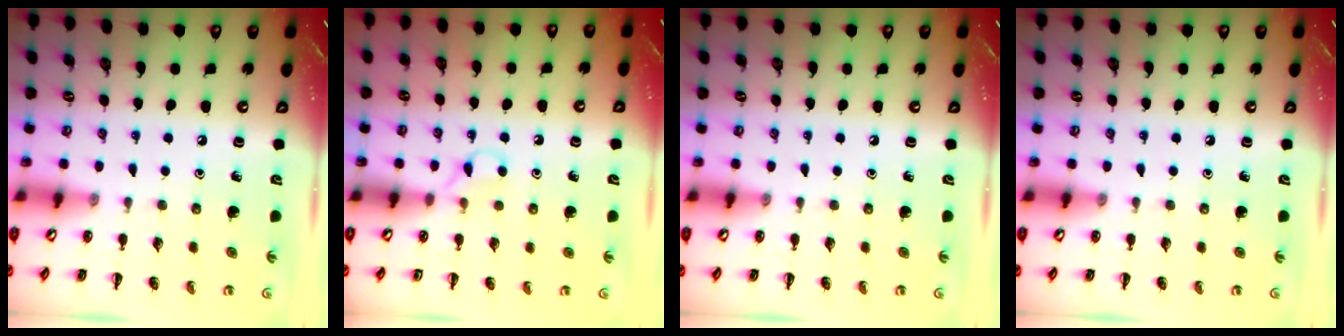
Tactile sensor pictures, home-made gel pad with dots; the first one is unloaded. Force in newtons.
{"total": 4.5, "press": 4.2, "slide": 1.5}
{"total": 0.0}
{"total": 0.0}